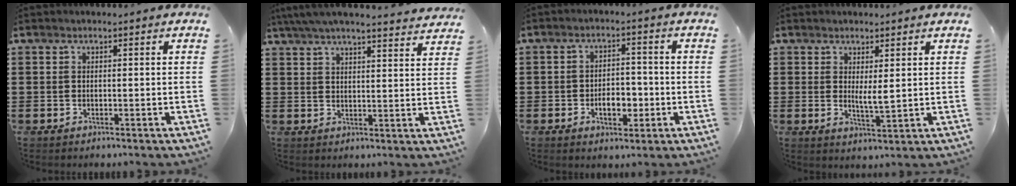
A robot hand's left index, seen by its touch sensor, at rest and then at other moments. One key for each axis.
{"total": 5.3, "fx": 4.9, "fy": -0.1, "fz": 1.8, "tx": -0.051, "ty": -0.020, "tz": 0.088}
{"total": 5.1, "fx": -1.6, "fy": 2.9, "fz": 3.9, "tx": -0.054, "ty": 0.002, "tz": -0.034}
{"total": 3.6, "fx": 1.3, "fy": 0.8, "fz": 3.2, "tx": -0.056, "ty": -0.006, "tz": 0.021}